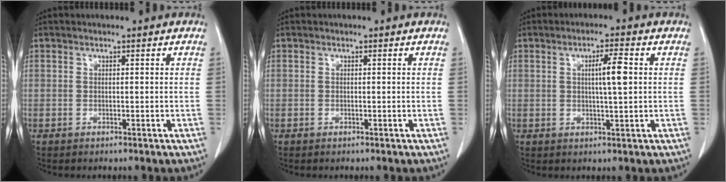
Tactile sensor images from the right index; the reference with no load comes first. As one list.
[{"total": 0.0}, {"total": 4.8, "force": [0.8, 0.3, 4.7], "torque": [-0.080, 0.000, 0.014]}]